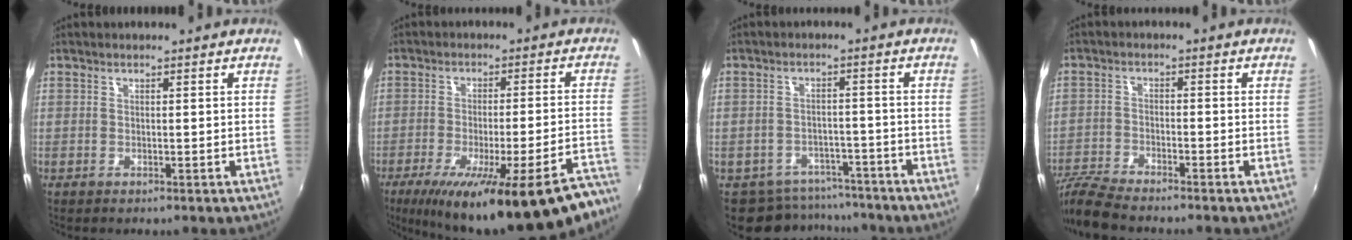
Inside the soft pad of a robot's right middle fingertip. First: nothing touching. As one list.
[{"total": 24.7, "force": [-19.0, 4.1, 15.3], "torque": [-0.228, -0.051, -0.261]}, {"total": 8.2, "force": [-7.1, 4.1, 0.7], "torque": [-0.018, 0.017, -0.092]}, {"total": 7.7, "force": [-7.0, 0.7, 2.9], "torque": [-0.083, -0.017, -0.140]}]